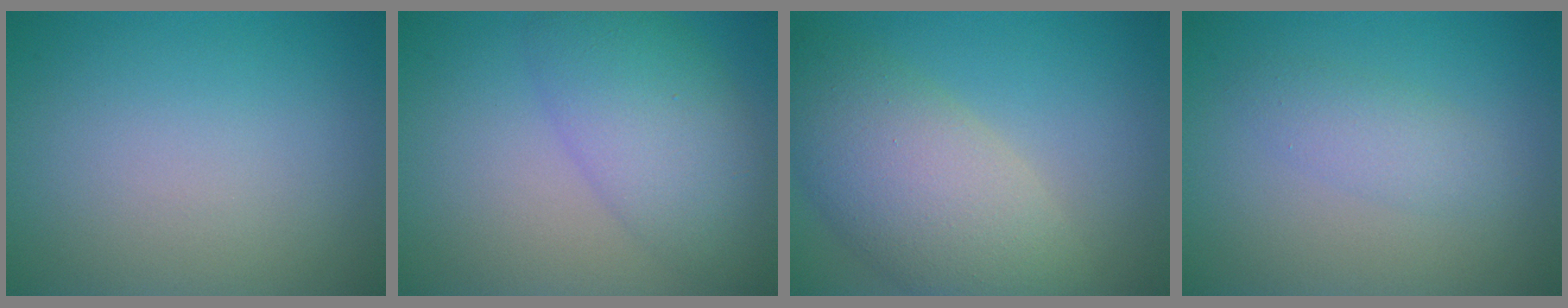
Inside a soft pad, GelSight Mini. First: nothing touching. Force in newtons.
{"total": 6.2, "press": 6.2, "slide": 0.2}
{"total": 8.1, "press": 8.1, "slide": 0.5}
{"total": 2.0, "press": 2.0, "slide": 0.1}